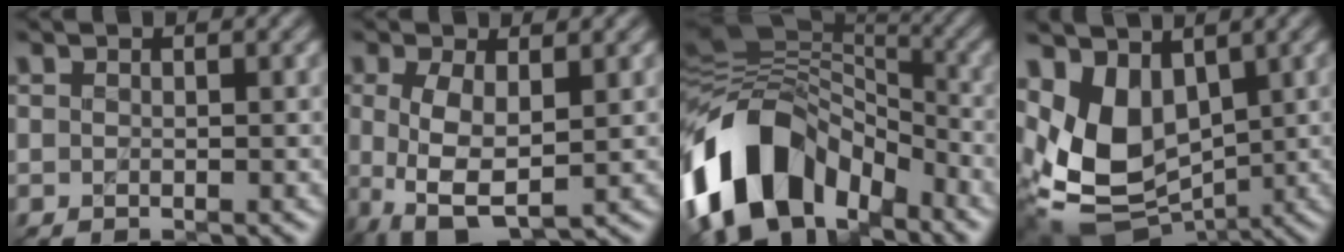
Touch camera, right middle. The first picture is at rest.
{"total": 4.7, "force": [-0.2, 2.1, 4.2], "torque": [-0.099, -0.007, 0.001]}
{"total": 12.9, "force": [-6.4, 8.4, 7.4], "torque": [-0.139, 0.021, -0.127]}
{"total": 7.3, "force": [0.9, 5.2, 5.0], "torque": [-0.110, -0.022, 0.021]}